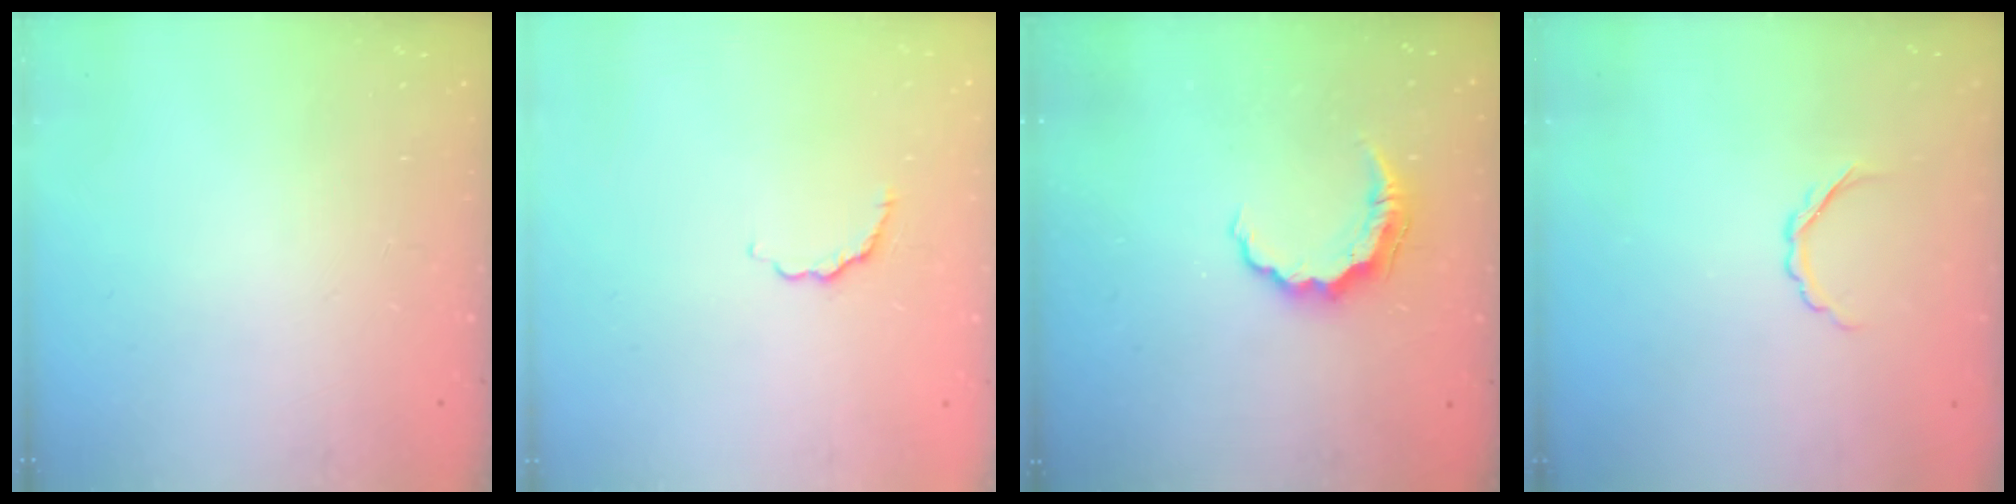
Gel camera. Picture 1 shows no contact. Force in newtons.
{"total": 3.4, "press": 3.3, "slide": 0.6}
{"total": 6.9, "press": 6.8, "slide": 0.7}
{"total": 2.7, "press": 2.6, "slide": 0.8}